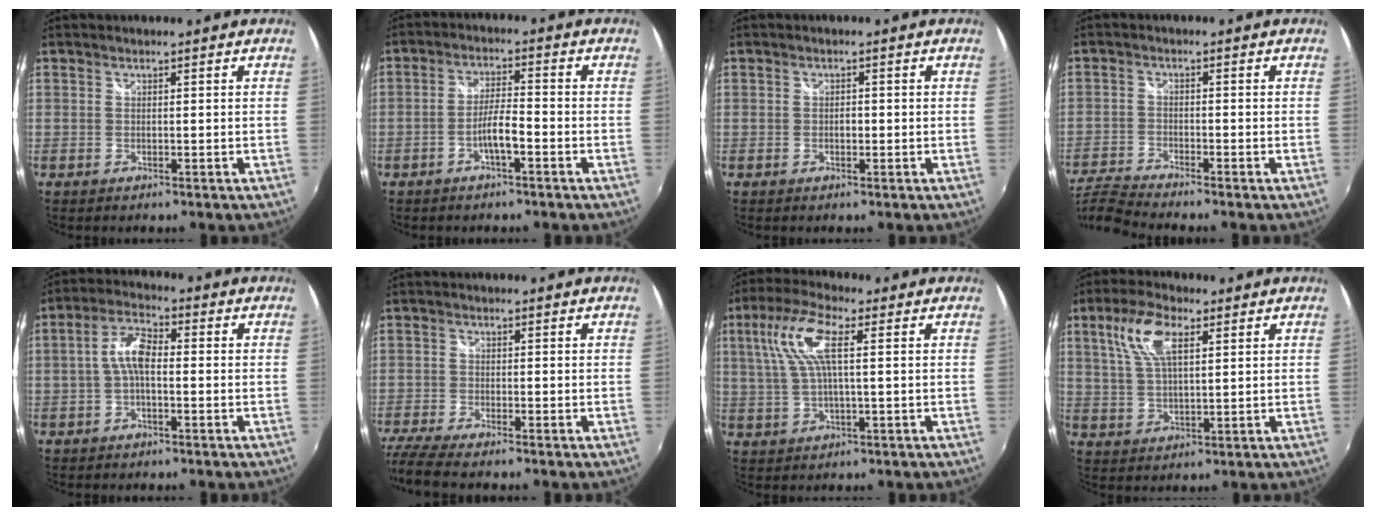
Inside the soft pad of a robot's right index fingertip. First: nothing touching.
{"total": 4.6, "force": [-2.4, 0.6, 3.9], "torque": [-0.078, 0.005, -0.041]}
{"total": 1.1, "force": [-0.2, 0.8, 0.7], "torque": [-0.012, 0.000, -0.005]}
{"total": 7.3, "force": [-7.0, -0.3, 2.0], "torque": [-0.064, -0.018, -0.143]}
{"total": 5.6, "force": [-0.8, 2.3, 5.0], "torque": [-0.106, 0.018, -0.018]}
{"total": 7.7, "force": [-6.7, 0.4, 3.8], "torque": [-0.104, -0.033, -0.122]}
{"total": 9.7, "force": [2.0, 2.9, 9.0], "torque": [-0.180, 0.016, 0.038]}
{"total": 9.2, "force": [3.9, 3.8, 7.5], "torque": [-0.151, 0.016, 0.076]}